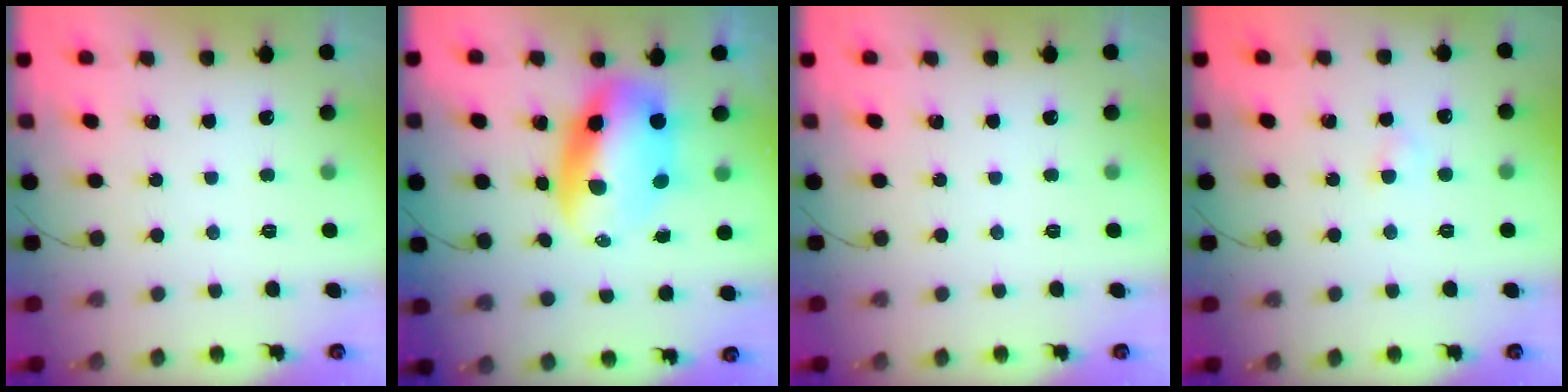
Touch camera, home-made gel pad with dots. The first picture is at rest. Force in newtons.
{"total": 10.9, "press": 10.5, "slide": 2.9}
{"total": 0.0}
{"total": 2.3, "press": 2.2, "slide": 0.9}